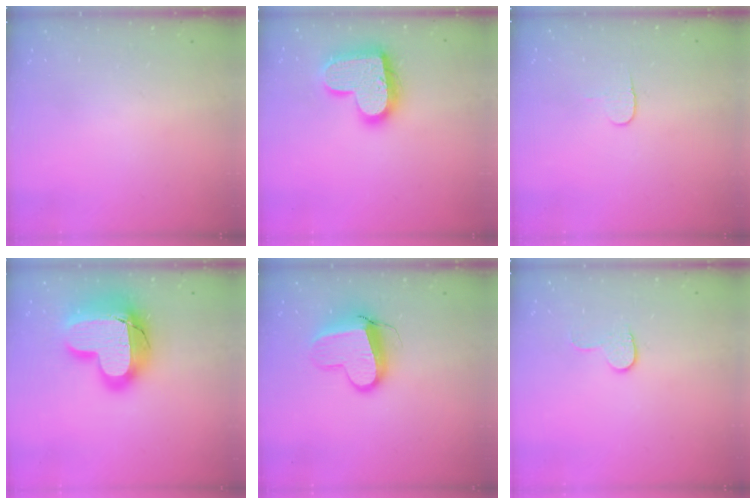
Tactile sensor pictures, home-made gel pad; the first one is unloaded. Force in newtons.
{"total": 20.0, "press": 20.0, "slide": 1.2}
{"total": 4.1, "press": 4.1, "slide": 0.4}
{"total": 23.0, "press": 22.9, "slide": 1.6}
{"total": 10.7, "press": 10.6, "slide": 1.3}
{"total": 6.2, "press": 6.2, "slide": 0.6}